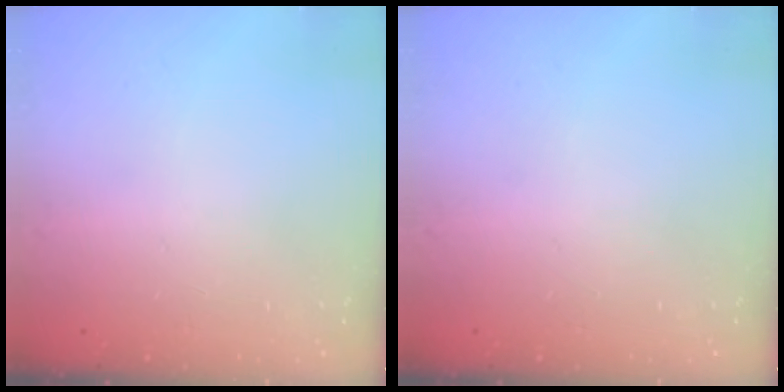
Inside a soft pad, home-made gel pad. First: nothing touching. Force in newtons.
{"total": 0.0}